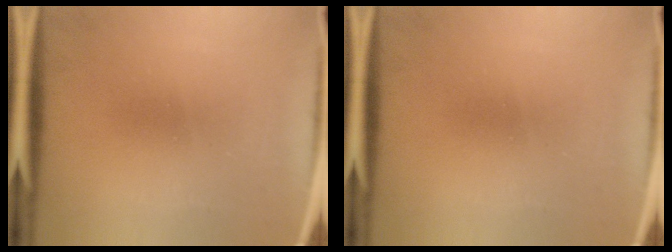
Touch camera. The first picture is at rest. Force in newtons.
{"total": 0.0}